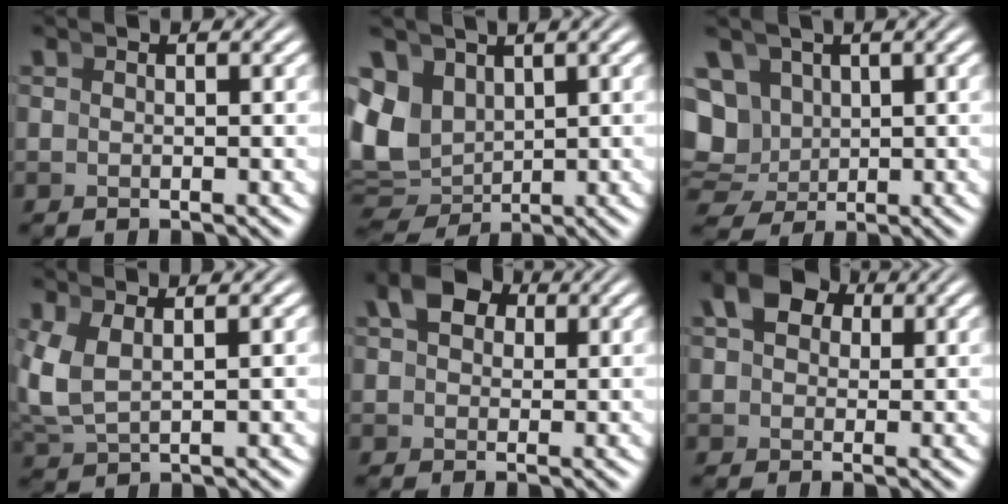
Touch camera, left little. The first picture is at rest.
{"total": 7.5, "force": [-0.3, 6.7, 3.4], "torque": [-0.101, -0.040, 0.014]}
{"total": 8.6, "force": [-0.2, 7.9, 3.5], "torque": [-0.104, -0.041, 0.008]}
{"total": 4.3, "force": [0.7, 3.2, 2.7], "torque": [-0.083, -0.009, 0.023]}
{"total": 5.3, "force": [2.1, 4.0, 2.8], "torque": [-0.047, 0.012, 0.026]}
{"total": 7.5, "force": [2.8, 5.8, 3.8], "torque": [-0.060, 0.017, 0.032]}